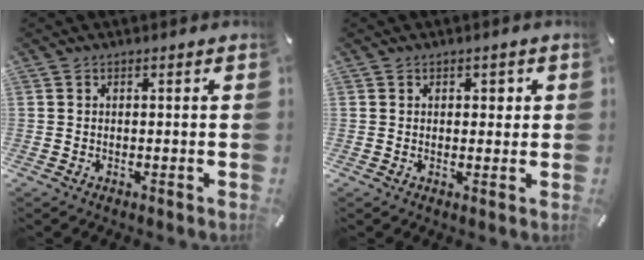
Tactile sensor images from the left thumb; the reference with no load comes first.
{"total": 1.7, "force": [0.6, 1.3, 0.9], "torque": [-0.003, 0.000, 0.004]}